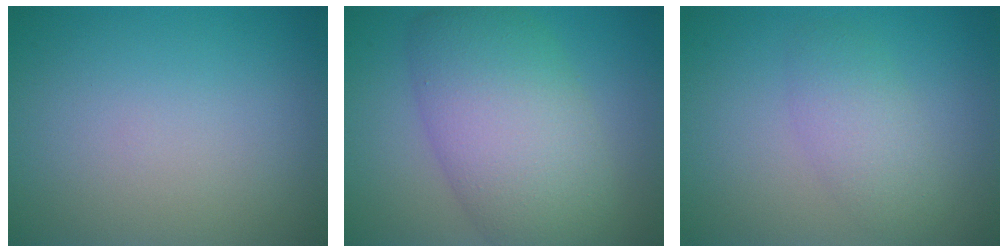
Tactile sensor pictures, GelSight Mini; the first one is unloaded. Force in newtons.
{"total": 9.1, "press": 9.1, "slide": 0.5}
{"total": 2.7, "press": 2.7, "slide": 0.3}